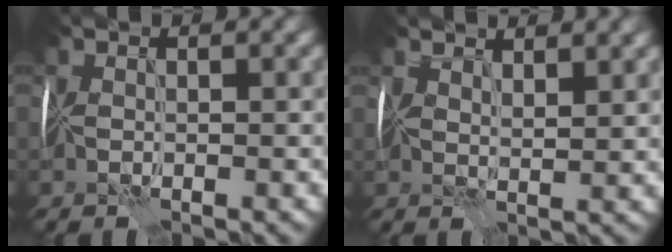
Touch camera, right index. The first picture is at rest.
{"total": 3.5, "force": [3.1, 0.7, 1.5], "torque": [-0.029, 0.004, 0.048]}